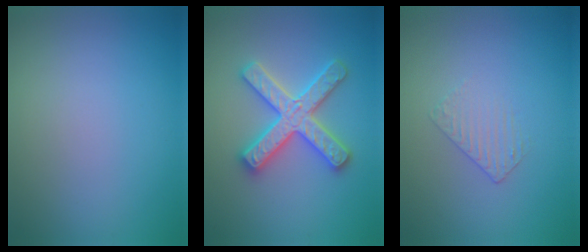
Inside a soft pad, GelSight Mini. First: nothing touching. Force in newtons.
{"total": 4.9, "press": 4.9, "slide": 0.8}
{"total": 1.0, "press": 0.3, "slide": 1.0}